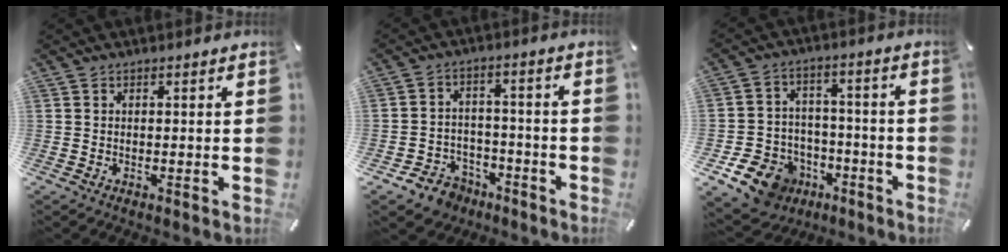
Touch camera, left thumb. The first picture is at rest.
{"total": 6.5, "force": [-4.0, 4.9, 1.3], "torque": [-0.020, 0.031, -0.073]}
{"total": 11.9, "force": [-7.0, 9.0, 3.6], "torque": [-0.050, 0.053, -0.117]}